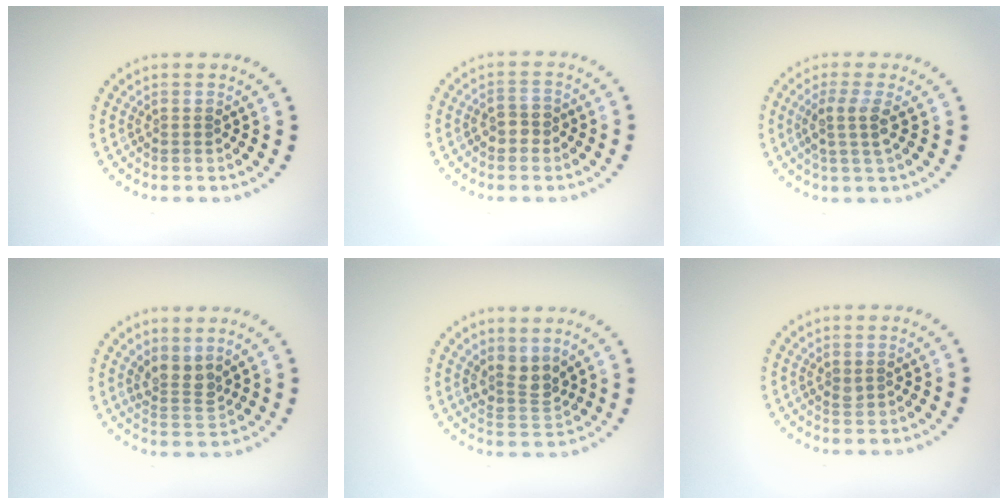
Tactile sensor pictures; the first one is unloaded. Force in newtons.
{"total": 1.6, "press": 1.5, "slide": 0.4}
{"total": 2.4, "press": 2.0, "slide": 1.4}
{"total": 2.5, "press": 1.9, "slide": 1.6}
{"total": 2.6, "press": 2.0, "slide": 1.6}
{"total": 0.5, "press": 0.5, "slide": 0.3}